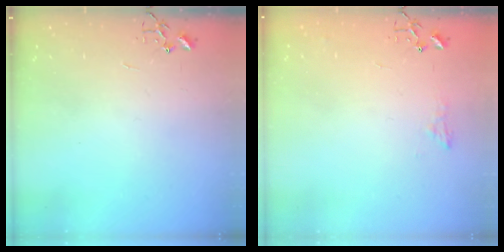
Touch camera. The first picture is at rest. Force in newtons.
{"total": 6.4, "press": 6.4, "slide": 0.6}